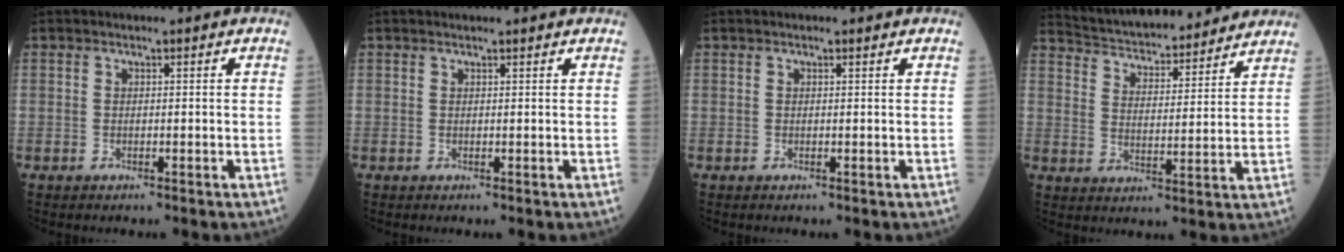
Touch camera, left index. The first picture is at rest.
{"total": 1.7, "force": [1.6, 0.1, 0.6], "torque": [-0.011, 0.011, 0.020]}
{"total": 0.5, "force": [0.4, 0.2, 0.3], "torque": [-0.011, 0.002, 0.004]}
{"total": 19.0, "force": [17.7, 3.2, 5.9], "torque": [-0.091, 0.017, 0.256]}